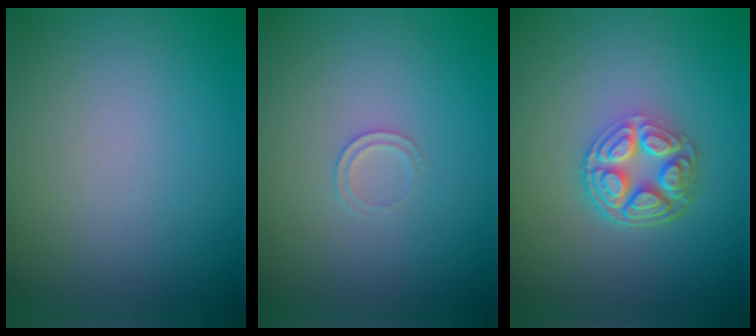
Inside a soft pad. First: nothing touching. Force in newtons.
{"total": 0.9, "press": 0.9, "slide": 0.1}
{"total": 5.0, "press": 3.7, "slide": 3.3}